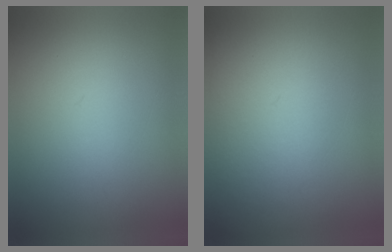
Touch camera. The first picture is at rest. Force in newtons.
{"total": 3.6}